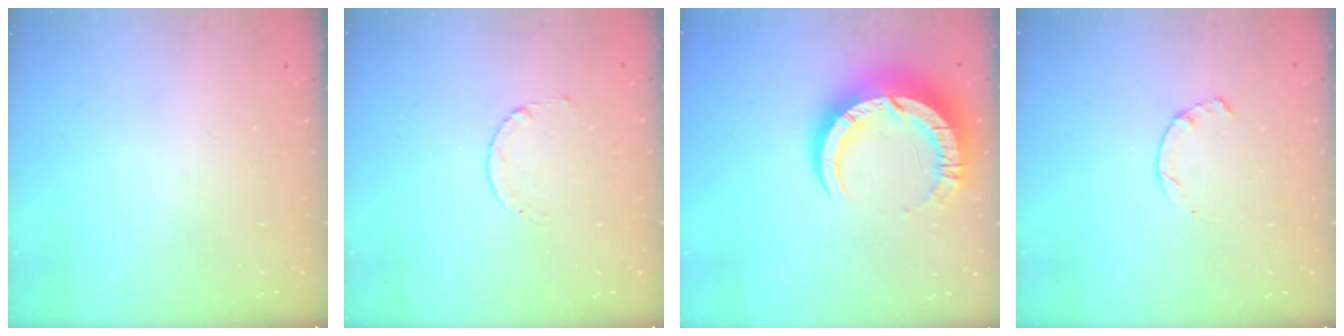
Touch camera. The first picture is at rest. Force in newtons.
{"total": 1.7, "press": 1.7, "slide": 0.2}
{"total": 13.7, "press": 13.6, "slide": 1.2}
{"total": 1.7, "press": 1.6, "slide": 0.4}